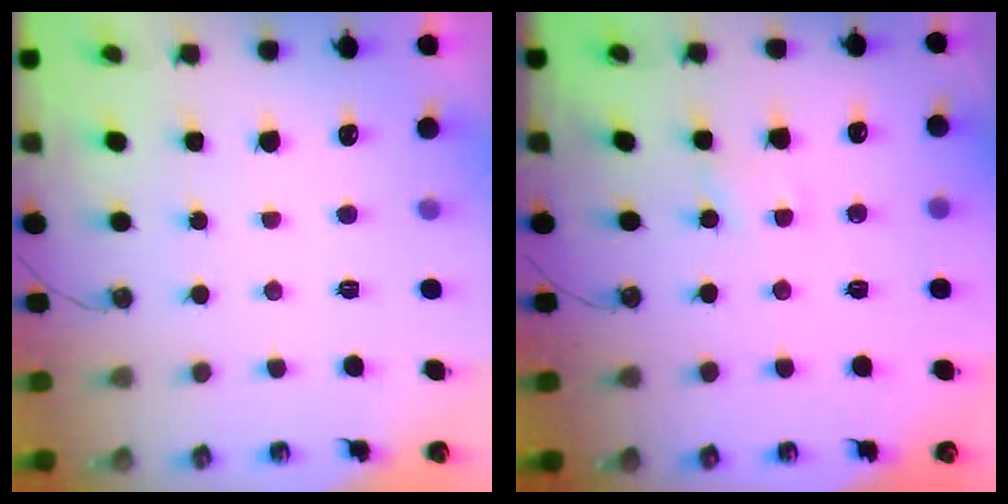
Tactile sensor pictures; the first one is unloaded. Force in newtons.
{"total": 1.3, "press": 1.3, "slide": 0.2}